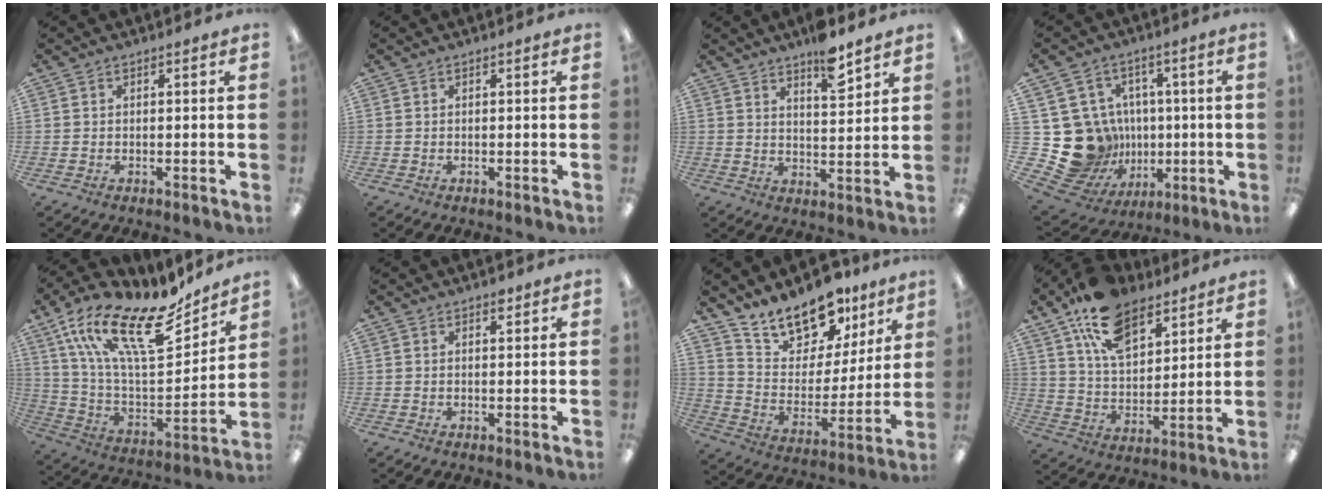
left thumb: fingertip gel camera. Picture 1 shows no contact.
{"total": 0.0}
{"total": 9.0, "force": [7.2, 2.1, 4.9], "torque": [-0.068, -0.048, 0.121]}
{"total": 18.4, "force": [-1.8, 17.2, 6.3], "torque": [-0.147, -0.003, 0.014]}
{"total": 23.3, "force": [14.8, 8.4, 15.9], "torque": [-0.294, -0.086, 0.257]}
{"total": 1.2, "force": [0.9, 0.5, 0.6], "torque": [0.003, -0.006, 0.012]}
{"total": 16.3, "force": [13.5, 7.8, 4.8], "torque": [-0.091, -0.102, 0.246]}
{"total": 16.8, "force": [11.1, 8.9, 8.9], "torque": [-0.161, -0.044, 0.203]}